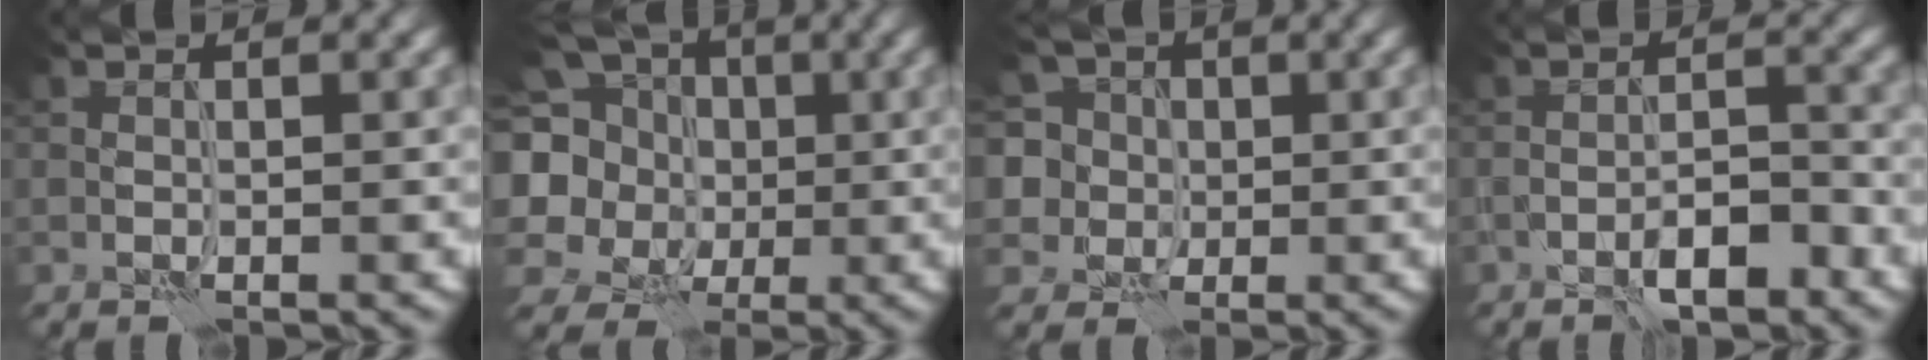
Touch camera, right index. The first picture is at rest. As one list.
[{"total": 13.9, "force": [2.7, 11.9, 6.5], "torque": [-0.176, 0.030, 0.011]}, {"total": 9.7, "force": [3.7, 8.0, 4.0], "torque": [-0.083, 0.037, 0.035]}, {"total": 3.3, "force": [-2.1, 1.0, 2.4], "torque": [-0.039, 0.007, -0.036]}]